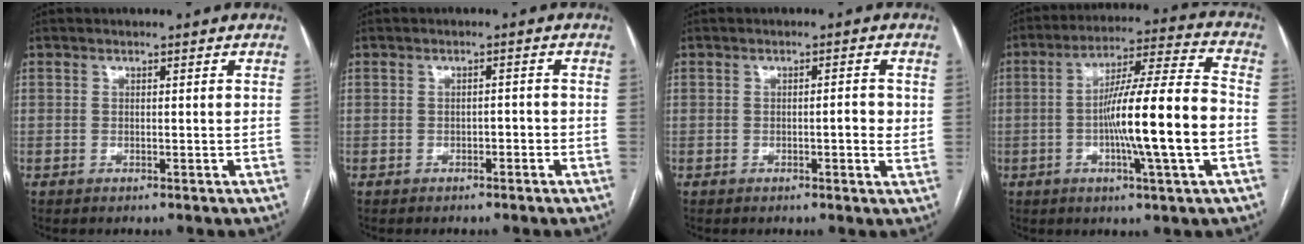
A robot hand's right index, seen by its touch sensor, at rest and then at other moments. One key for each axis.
{"total": 1.3, "fx": -0.7, "fy": 0.6, "fz": 0.8, "tx": -0.016, "ty": 0.002, "tz": -0.009}
{"total": 3.3, "fx": -0.1, "fy": 0.6, "fz": 3.2, "tx": -0.046, "ty": 0.001, "tz": -0.004}
{"total": 16.0, "fx": -3.1, "fy": -0.1, "fz": 15.7, "tx": -0.258, "ty": 0.003, "tz": -0.057}